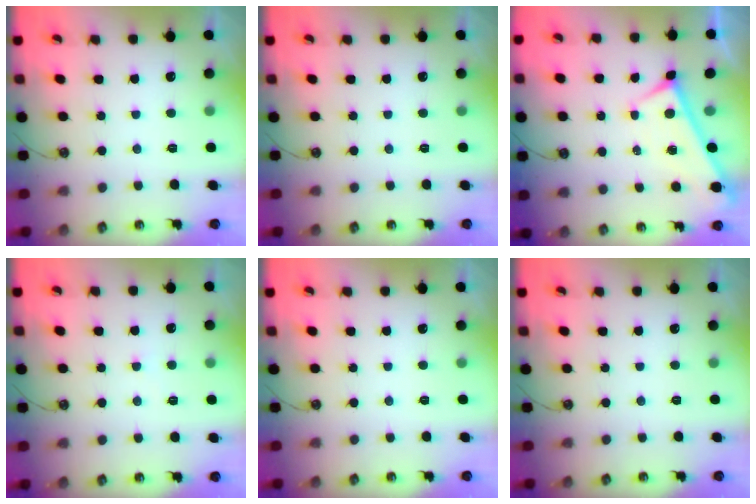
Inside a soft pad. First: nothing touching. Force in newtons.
{"total": 0.0}
{"total": 0.0}
{"total": 1.4, "press": 1.4, "slide": 0.3}
{"total": 0.0}
{"total": 0.0}